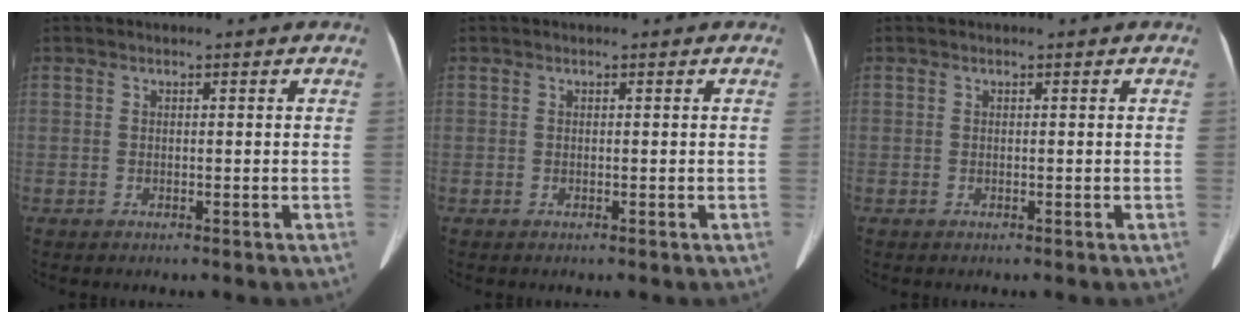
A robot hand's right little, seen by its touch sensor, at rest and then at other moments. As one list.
[{"total": 0.0}, {"total": 0.0}]